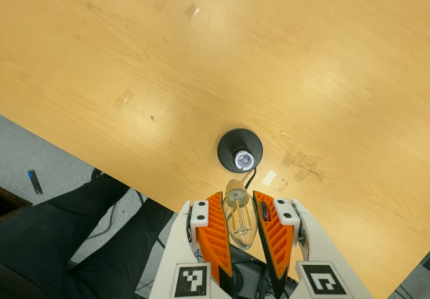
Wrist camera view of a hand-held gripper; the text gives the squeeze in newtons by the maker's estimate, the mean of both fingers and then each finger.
{"total": 17.1, "left": 19.1, "right": 15.2}